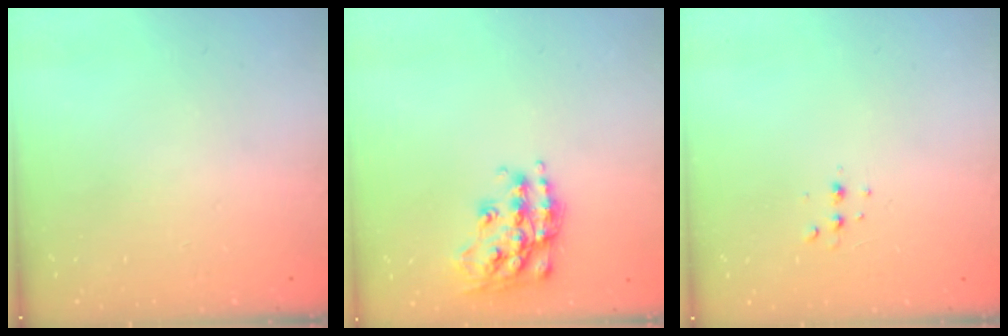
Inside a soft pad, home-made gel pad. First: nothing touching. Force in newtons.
{"total": 16.6, "press": 16.5, "slide": 1.0}
{"total": 3.5, "press": 3.4, "slide": 0.5}